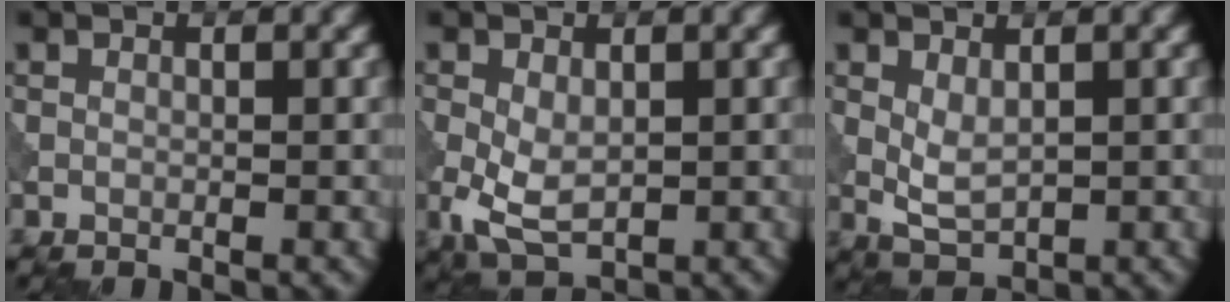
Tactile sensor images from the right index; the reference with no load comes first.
{"total": 4.2, "force": [-0.4, 2.5, 3.4], "torque": [-0.079, -0.007, -0.004]}
{"total": 2.5, "force": [0.5, 1.3, 2.1], "torque": [-0.045, -0.002, 0.015]}